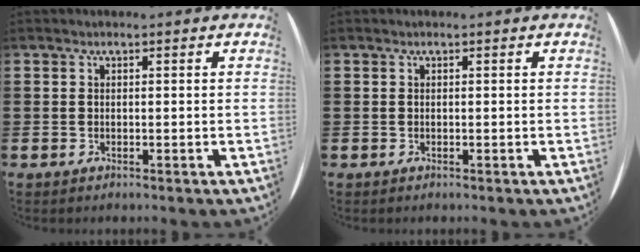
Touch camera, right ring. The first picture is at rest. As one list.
[{"total": 0.0}]